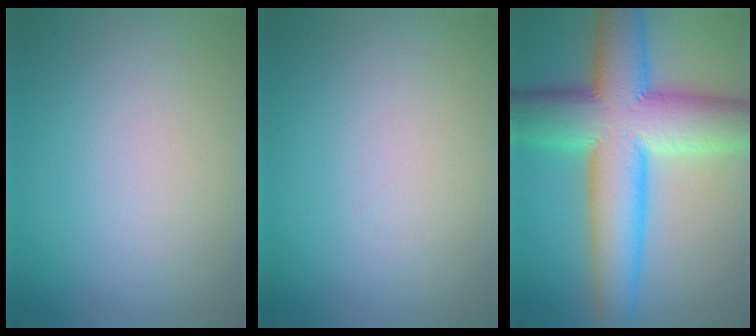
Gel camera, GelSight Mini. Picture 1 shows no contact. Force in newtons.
{"total": 0.0}
{"total": 13.3, "press": 13.3, "slide": 0.3}